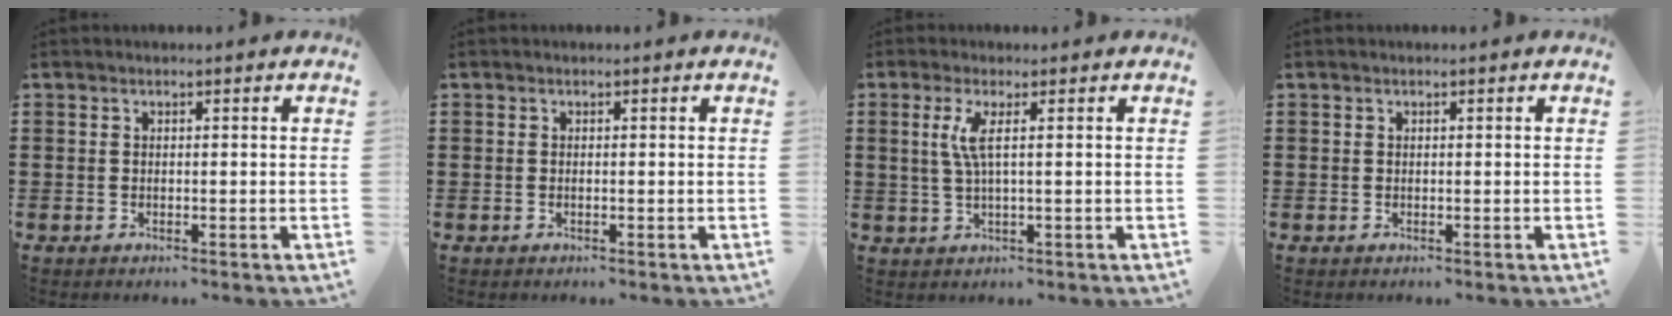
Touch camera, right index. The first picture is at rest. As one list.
[{"total": 0.0}, {"total": 3.9, "force": [0.7, 0.0, 3.8], "torque": [-0.081, -0.008, 0.008]}, {"total": 0.0}]